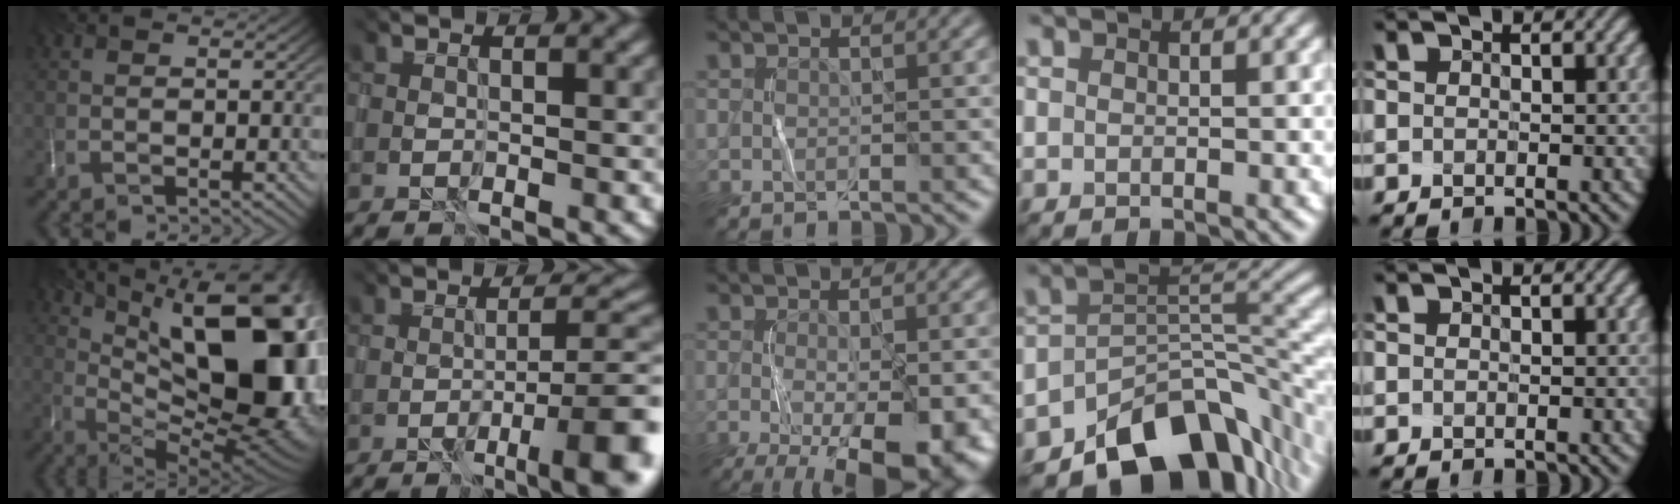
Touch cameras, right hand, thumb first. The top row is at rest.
{"thumb": {"total": 20.6, "force": [6.7, 9.7, 16.9], "torque": [-0.227, 0.025, 0.104]}, "index": {"total": 6.6, "force": [-4.1, 0.0, 5.1], "torque": [-0.073, 0.003, -0.040]}, "middle": {"total": 11.7, "force": [-4.4, 4.3, 10.0], "torque": [-0.160, -0.033, -0.052]}, "ring": {"total": 12.0, "force": [-7.9, 6.2, 6.6], "torque": [-0.088, 0.003, -0.145]}}